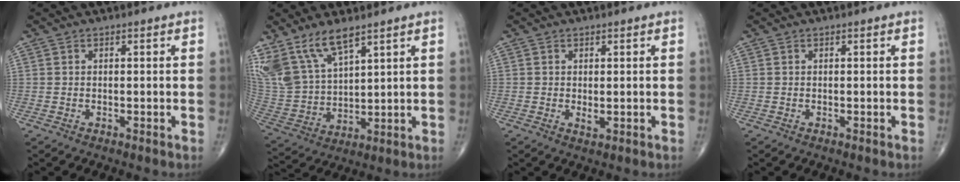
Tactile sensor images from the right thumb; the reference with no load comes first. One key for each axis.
{"total": 14.7, "fx": 10.1, "fy": 6.0, "fz": 8.8, "tx": -0.176, "ty": -0.035, "tz": 0.217}
{"total": 1.1, "fx": 0.1, "fy": 0.6, "fz": 1.0, "tx": -0.014, "ty": -0.005, "tz": 0.003}
{"total": 0.0}